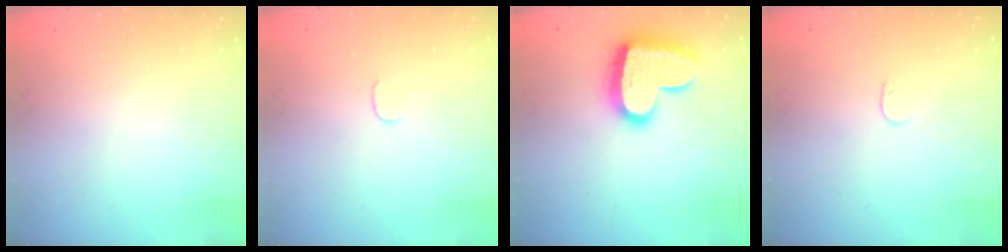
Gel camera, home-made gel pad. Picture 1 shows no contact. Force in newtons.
{"total": 3.9, "press": 3.9, "slide": 0.3}
{"total": 17.6, "press": 17.5, "slide": 1.3}
{"total": 3.6, "press": 3.6, "slide": 0.3}